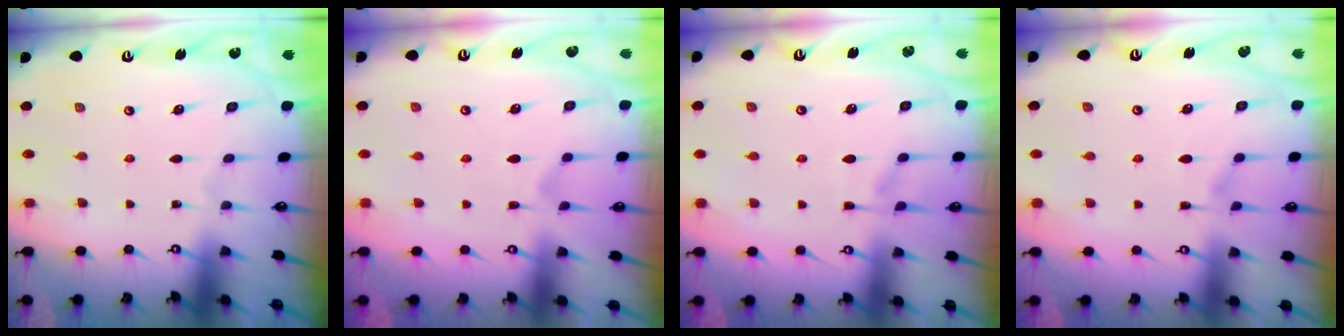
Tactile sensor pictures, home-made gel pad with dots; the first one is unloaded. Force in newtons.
{"total": 1.9, "press": 1.3, "slide": 1.3}
{"total": 1.3, "press": 0.0, "slide": 1.3}
{"total": 1.2, "press": 0.1, "slide": 1.2}